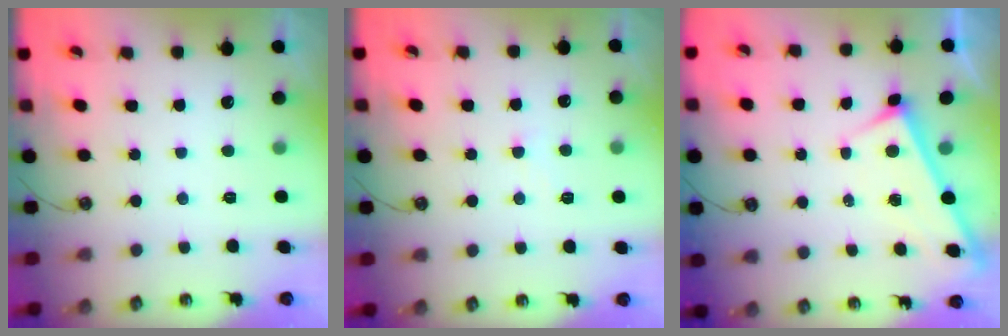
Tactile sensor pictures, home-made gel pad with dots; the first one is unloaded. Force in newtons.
{"total": 1.4, "press": 1.3, "slide": 0.4}
{"total": 3.2, "press": 3.2, "slide": 0.0}